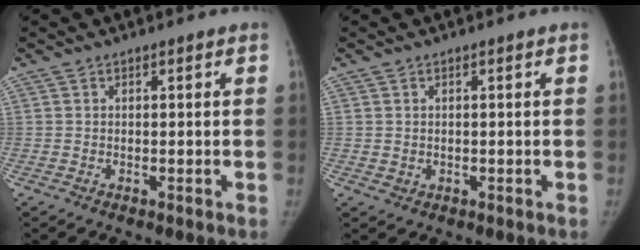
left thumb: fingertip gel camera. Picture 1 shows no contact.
{"total": 1.2, "force": [-0.1, 1.1, 0.3], "torque": [-0.003, -0.001, 0.004]}